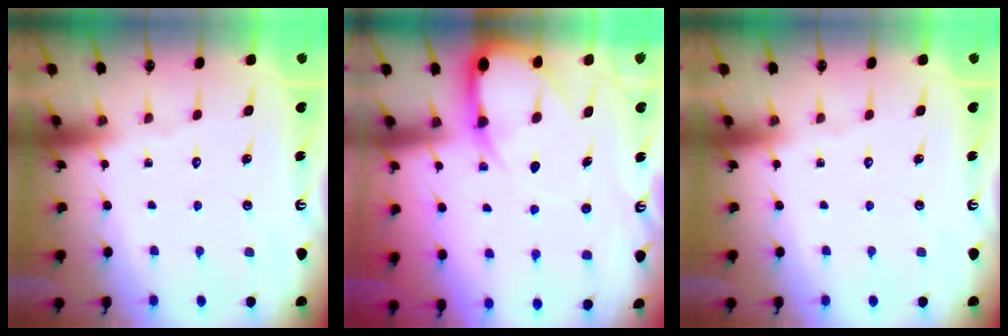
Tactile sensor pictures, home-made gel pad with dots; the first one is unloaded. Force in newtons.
{"total": 7.6, "press": 7.5, "slide": 0.9}
{"total": 0.0}